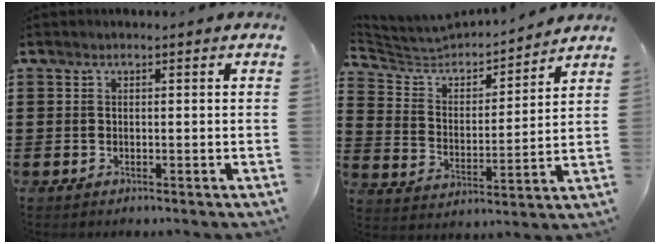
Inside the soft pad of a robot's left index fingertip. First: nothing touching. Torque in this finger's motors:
{"motor_torque": [1.05, -1.09, -0.02, 0.01]}